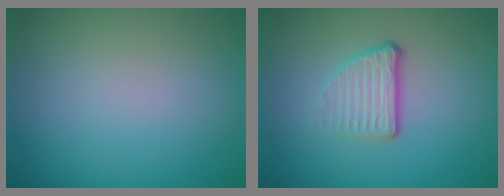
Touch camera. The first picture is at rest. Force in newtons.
{"total": 3.6, "press": 2.3, "slide": 2.7}